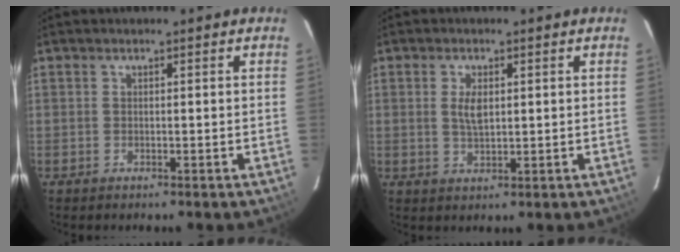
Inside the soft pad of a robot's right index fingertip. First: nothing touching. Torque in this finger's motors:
{"motor_torque": [0.03, 0.01, 0.08, 0.05]}